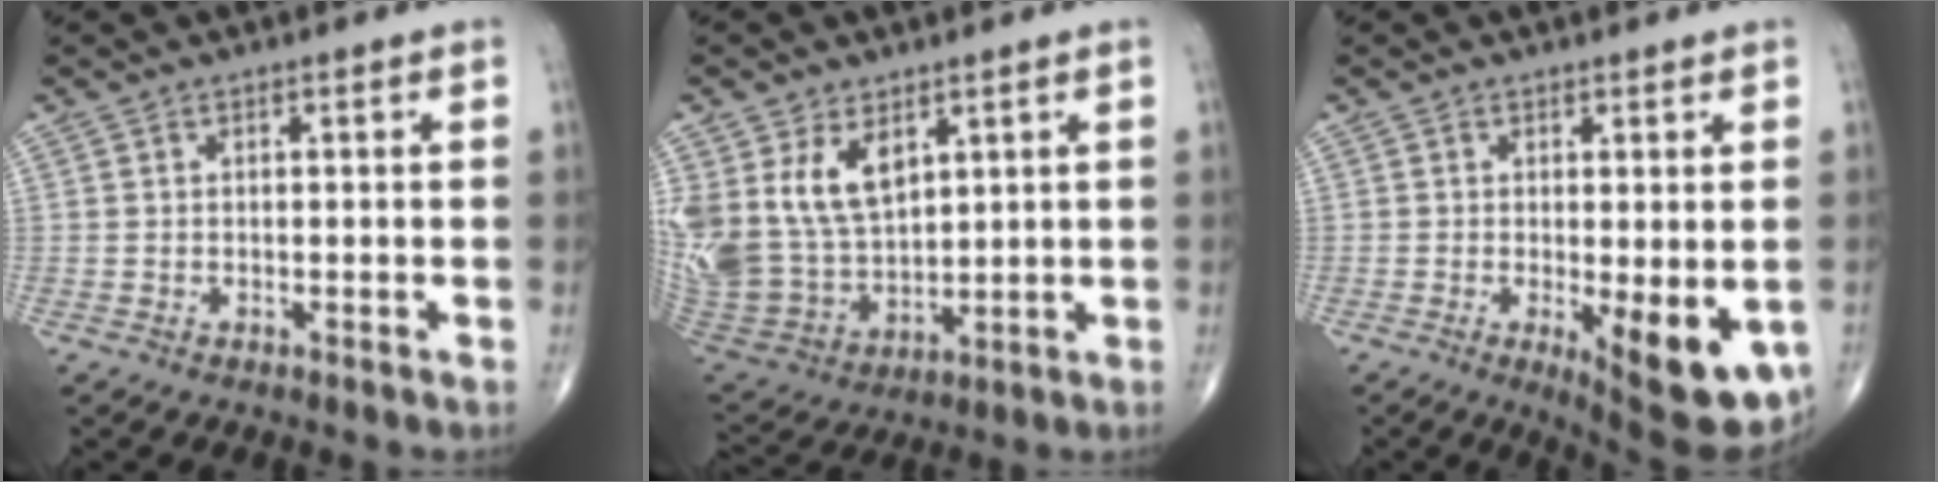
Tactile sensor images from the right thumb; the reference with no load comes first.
{"total": 15.5, "force": [6.0, 10.0, 10.2], "torque": [-0.195, -0.027, 0.144]}
{"total": 11.3, "force": [-2.9, 3.8, 10.2], "torque": [-0.125, -0.023, -0.028]}